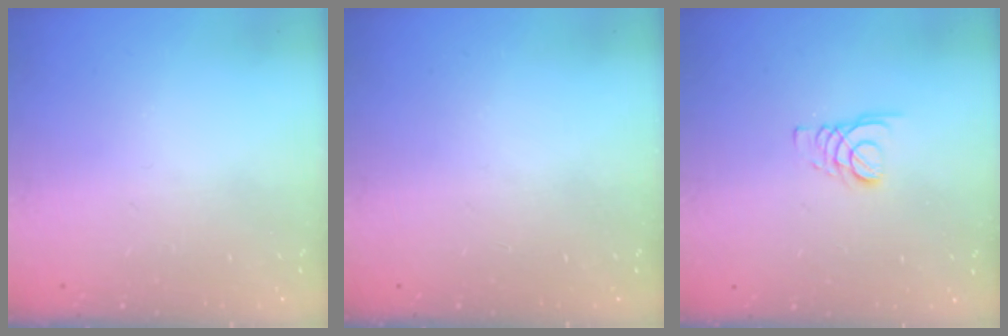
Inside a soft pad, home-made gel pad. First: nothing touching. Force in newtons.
{"total": 0.0}
{"total": 1.8, "press": 1.7, "slide": 0.1}